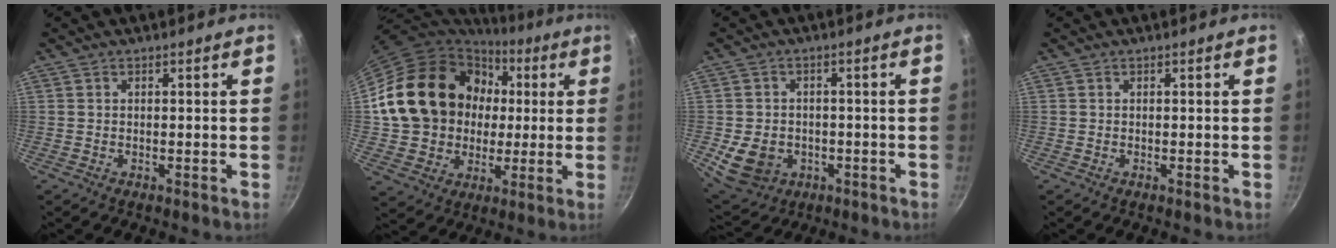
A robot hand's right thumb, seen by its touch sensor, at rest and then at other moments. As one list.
[{"total": 22.5, "force": [3.0, 18.9, 11.7], "torque": [-0.186, 0.032, 0.065]}, {"total": 9.3, "force": [-2.3, 7.6, 4.9], "torque": [-0.071, 0.009, -0.022]}, {"total": 0.0}]